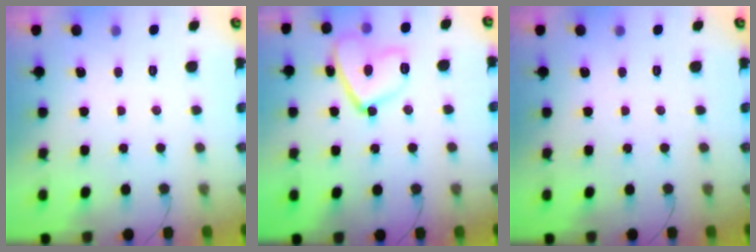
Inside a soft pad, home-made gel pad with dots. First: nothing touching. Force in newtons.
{"total": 12.2, "press": 12.1, "slide": 0.9}
{"total": 0.0}